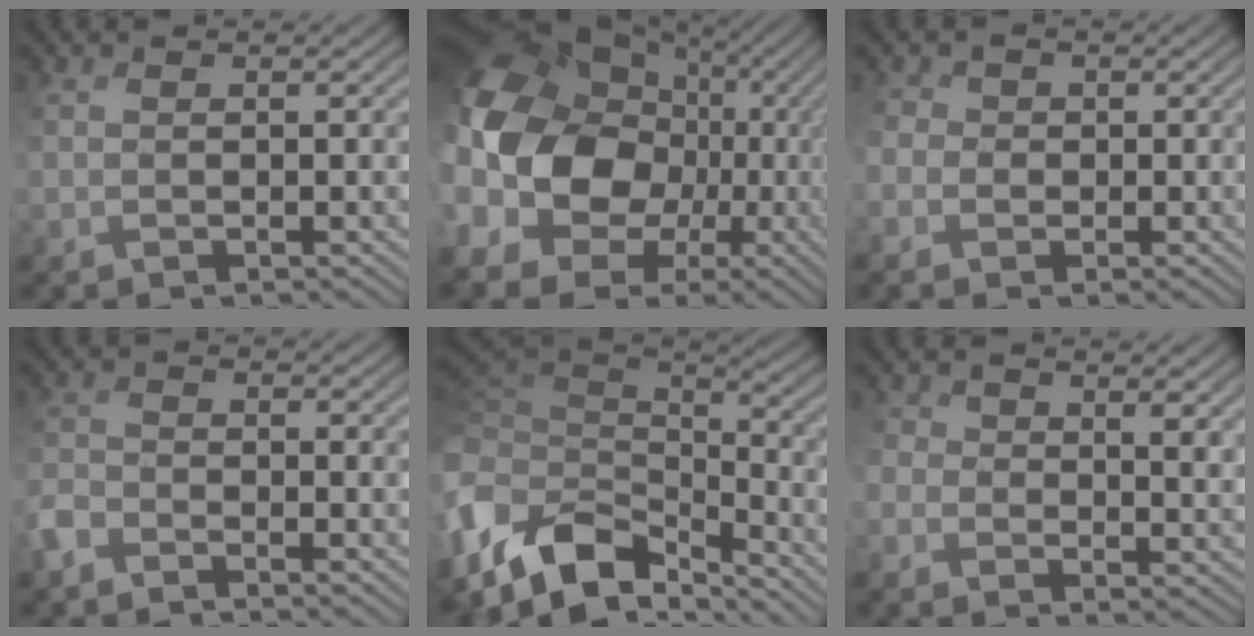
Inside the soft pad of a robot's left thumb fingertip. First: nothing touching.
{"total": 18.1, "force": [-2.1, 14.4, 10.8], "torque": [-0.278, -0.024, -0.043]}
{"total": 3.4, "force": [-0.8, 3.1, 1.2], "torque": [-0.041, -0.004, -0.021]}
{"total": 3.0, "force": [-2.6, 1.0, 1.0], "torque": [-0.027, -0.006, -0.068]}
{"total": 13.3, "force": [-4.9, 8.8, 8.7], "torque": [-0.230, -0.019, -0.075]}
{"total": 5.1, "force": [1.0, 3.7, 3.4], "torque": [-0.086, -0.013, 0.019]}